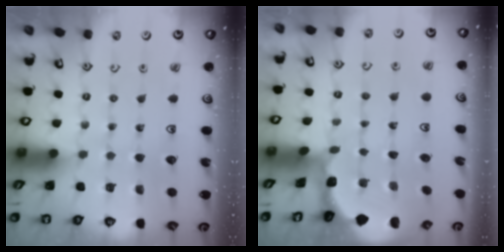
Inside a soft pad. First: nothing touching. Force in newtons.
{"total": 1.3, "press": 1.2, "slide": 0.1}